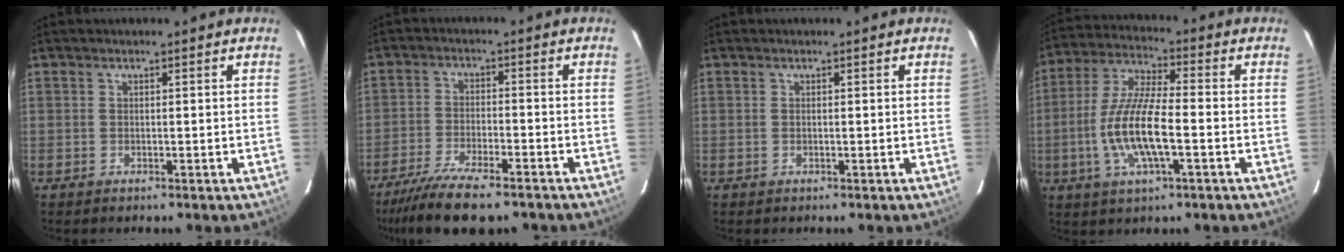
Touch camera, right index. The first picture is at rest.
{"total": 12.3, "force": [-10.0, 2.6, 6.8], "torque": [-0.156, -0.032, -0.175]}
{"total": 0.0}
{"total": 12.9, "force": [-3.2, 3.3, 12.0], "torque": [-0.250, -0.004, -0.065]}